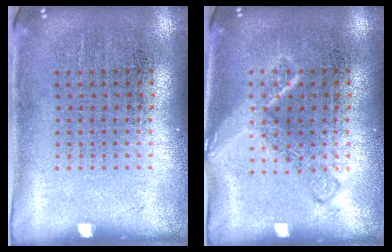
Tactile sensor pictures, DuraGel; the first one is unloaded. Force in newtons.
{"total": 2.2, "press": 2.2, "slide": 0.4}